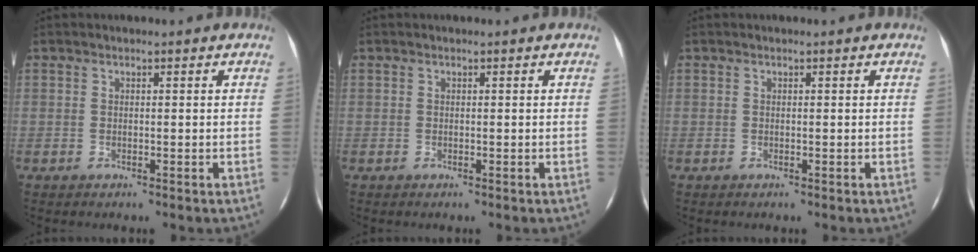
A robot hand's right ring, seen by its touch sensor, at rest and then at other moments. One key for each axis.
{"total": 0.0}
{"total": 0.0}